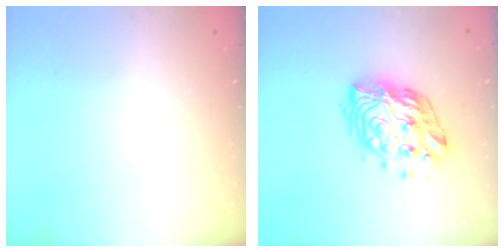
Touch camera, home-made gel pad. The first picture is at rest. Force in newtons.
{"total": 14.2, "press": 14.2, "slide": 1.3}